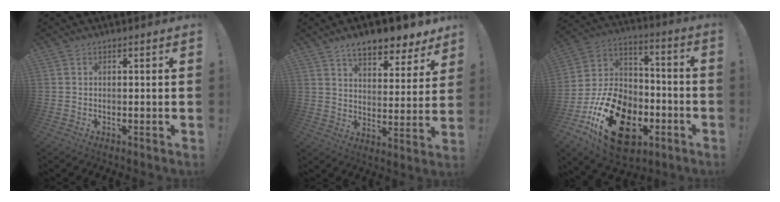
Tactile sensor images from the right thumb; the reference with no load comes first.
{"total": 11.3, "force": [8.7, 4.2, 5.8], "torque": [-0.089, -0.059, 0.154]}
{"total": 24.6, "force": [-10.8, 15.9, 15.3], "torque": [-0.263, 0.067, -0.167]}